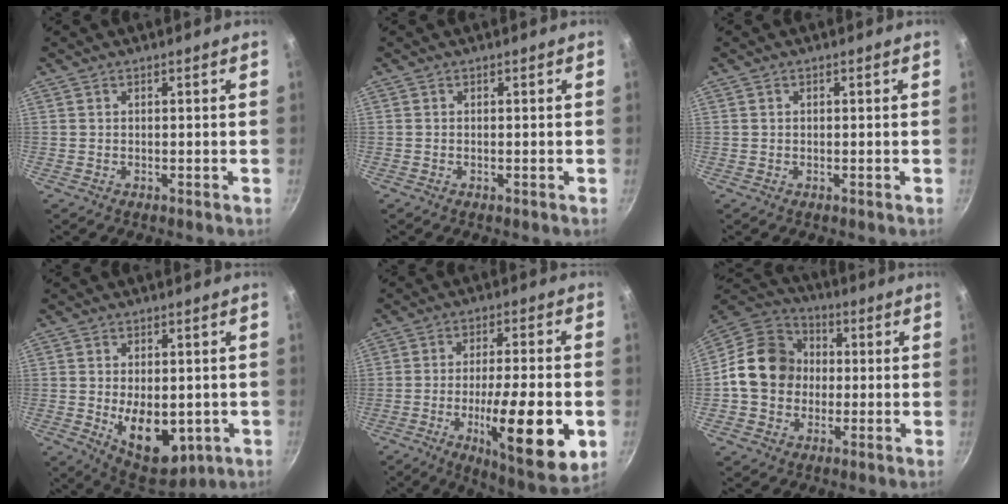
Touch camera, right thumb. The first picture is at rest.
{"total": 0.0}
{"total": 0.6, "force": [0.2, 0.5, 0.3], "torque": [-0.003, 0.004, 0.002]}
{"total": 12.5, "force": [-2.1, 7.4, 9.8], "torque": [-0.110, -0.013, -0.010]}
{"total": 18.8, "force": [-5.4, 4.6, 17.5], "torque": [-0.255, 0.010, -0.081]}
{"total": 15.1, "force": [-0.2, 12.8, 8.0], "torque": [-0.106, 0.030, -0.023]}